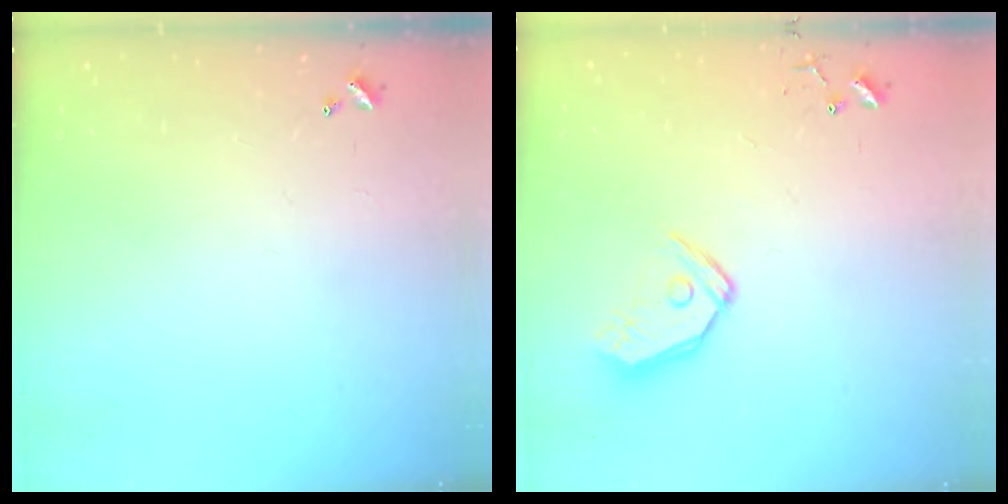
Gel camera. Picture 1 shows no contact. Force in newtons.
{"total": 11.1, "press": 11.0, "slide": 1.7}